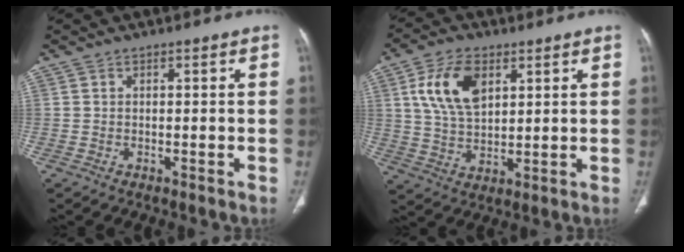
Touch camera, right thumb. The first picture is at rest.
{"total": 11.3, "force": [4.2, 6.5, 8.2], "torque": [-0.144, -0.010, 0.085]}